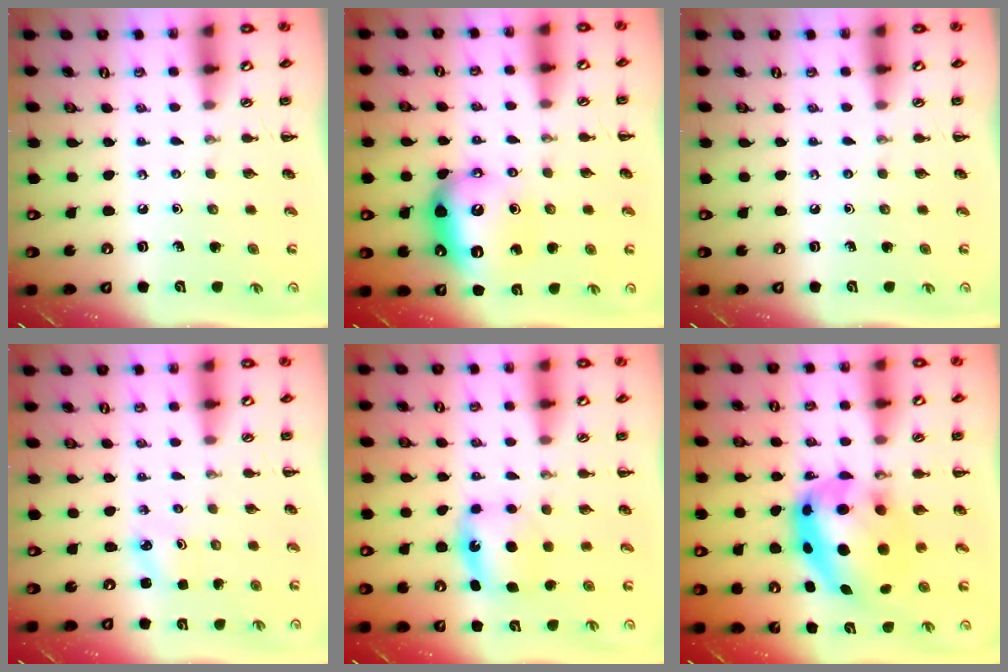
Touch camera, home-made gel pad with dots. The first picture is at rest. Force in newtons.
{"total": 12.0, "press": 11.9, "slide": 1.4}
{"total": 0.0}
{"total": 1.9, "press": 1.8, "slide": 0.4}
{"total": 5.7, "press": 5.6, "slide": 1.1}
{"total": 12.8, "press": 12.4, "slide": 3.1}